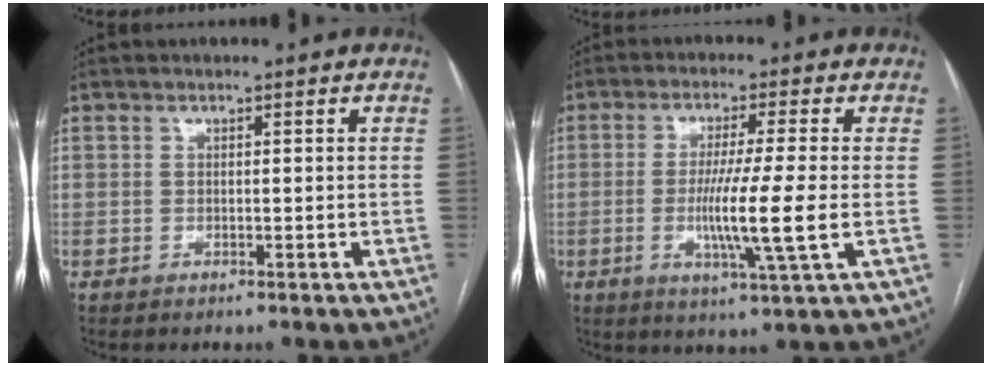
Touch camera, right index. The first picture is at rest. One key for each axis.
{"total": 9.5, "fx": -1.4, "fy": -1.0, "fz": 9.4, "tx": -0.174, "ty": -0.024, "tz": -0.029}